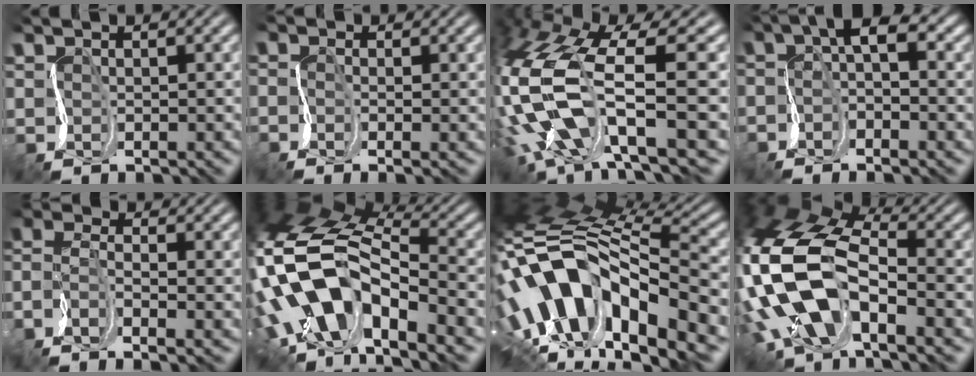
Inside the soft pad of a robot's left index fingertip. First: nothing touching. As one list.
[{"total": 2.2, "force": [-1.4, 0.7, 1.5], "torque": [-0.024, -0.008, -0.020]}, {"total": 12.3, "force": [-2.3, 5.8, 10.5], "torque": [-0.253, 0.005, -0.036]}, {"total": 4.0, "force": [-0.3, 1.6, 3.7], "torque": [-0.066, 0.018, -0.015]}, {"total": 5.9, "force": [-4.1, 2.1, 3.7], "torque": [-0.089, -0.005, -0.085]}, {"total": 13.0, "force": [-4.8, 6.8, 10.0], "torque": [-0.215, 0.023, -0.086]}, {"total": 13.1, "force": [-2.3, 7.1, 10.7], "torque": [-0.192, 0.024, -0.037]}, {"total": 13.4, "force": [-3.3, 7.9, 10.3], "torque": [-0.260, -0.015, -0.057]}]